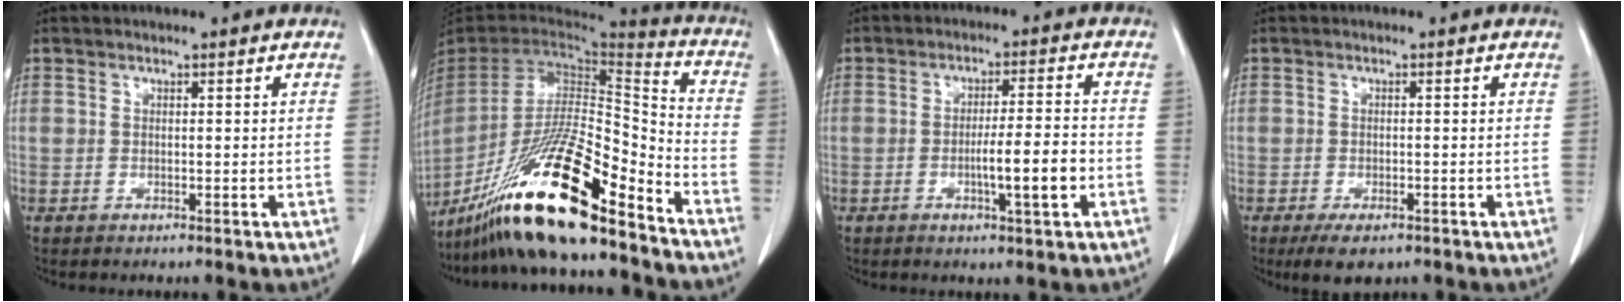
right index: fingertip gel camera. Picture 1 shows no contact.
{"total": 24.0, "force": [-17.2, 2.2, 16.6], "torque": [-0.315, -0.038, -0.311]}
{"total": 6.8, "force": [-2.0, 0.1, 6.5], "torque": [-0.105, -0.004, -0.032]}
{"total": 4.1, "force": [-2.7, 1.8, 2.5], "torque": [-0.041, -0.006, -0.037]}